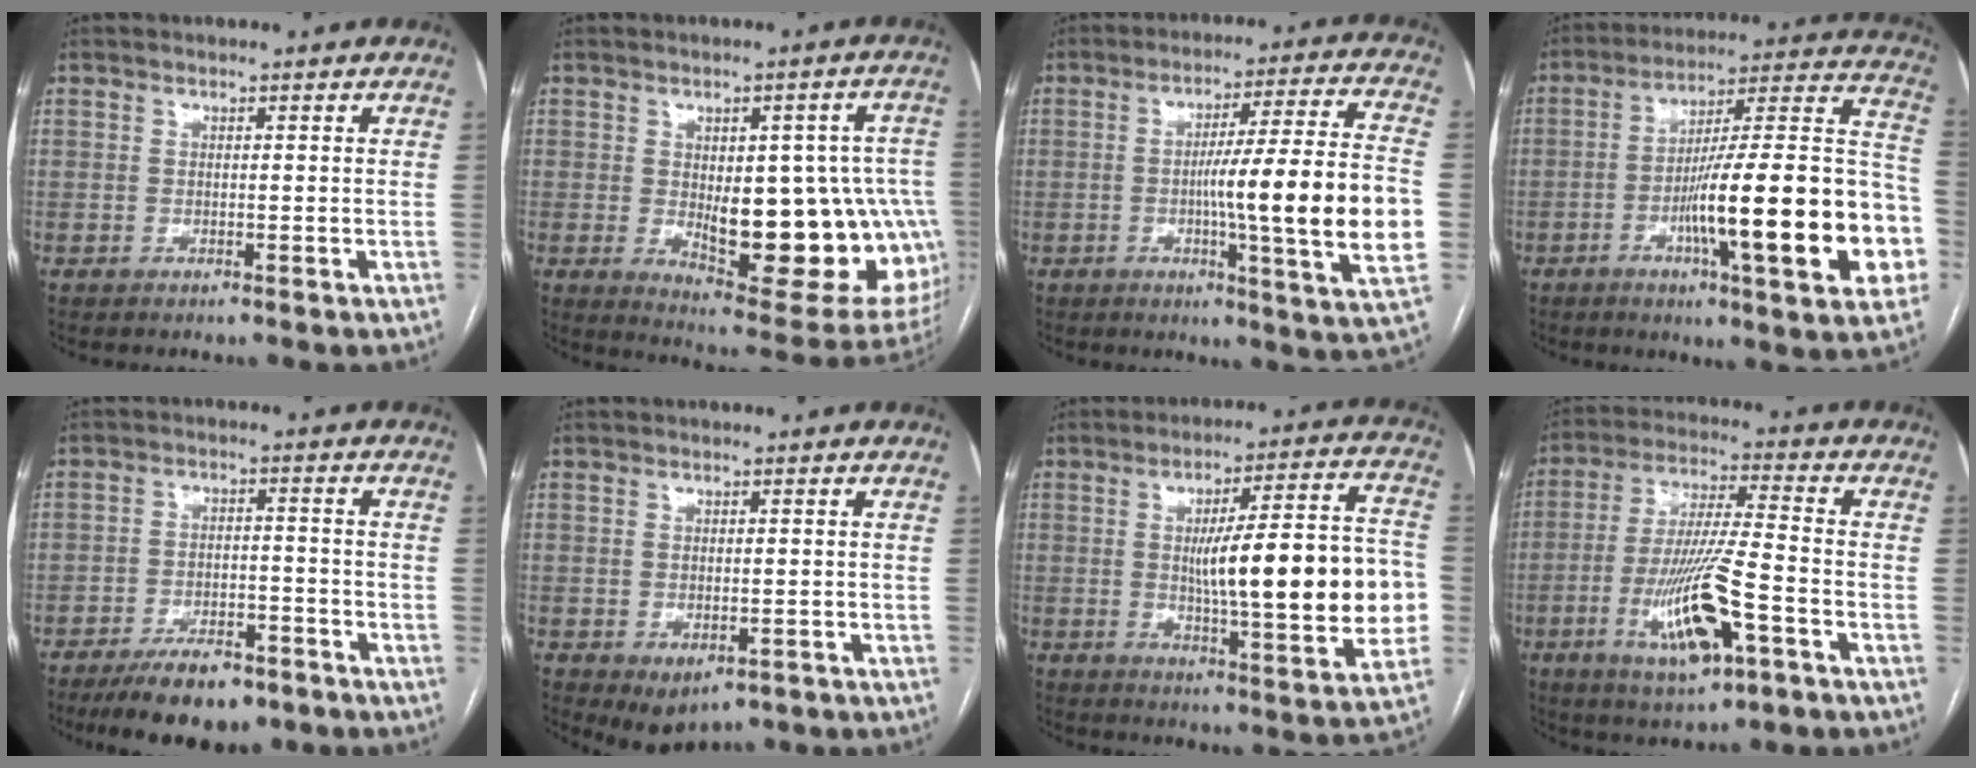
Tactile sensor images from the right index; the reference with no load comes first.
{"total": 21.5, "force": [-2.5, 8.5, 19.6], "torque": [-0.181, 0.020, 0.000]}
{"total": 18.3, "force": [-2.4, -0.7, 18.1], "torque": [-0.253, 0.000, -0.038]}
{"total": 25.4, "force": [-7.0, 2.6, 24.3], "torque": [-0.286, 0.014, -0.100]}
{"total": 9.9, "force": [-7.4, 3.9, 5.3], "torque": [-0.084, -0.005, -0.121]}
{"total": 4.4, "force": [-2.2, 2.7, 2.7], "torque": [-0.039, -0.005, -0.019]}
{"total": 20.3, "force": [-0.8, 3.2, 20.1], "torque": [-0.270, 0.020, -0.004]}
{"total": 14.3, "force": [-5.6, 2.0, 13.0], "torque": [-0.257, -0.013, -0.093]}